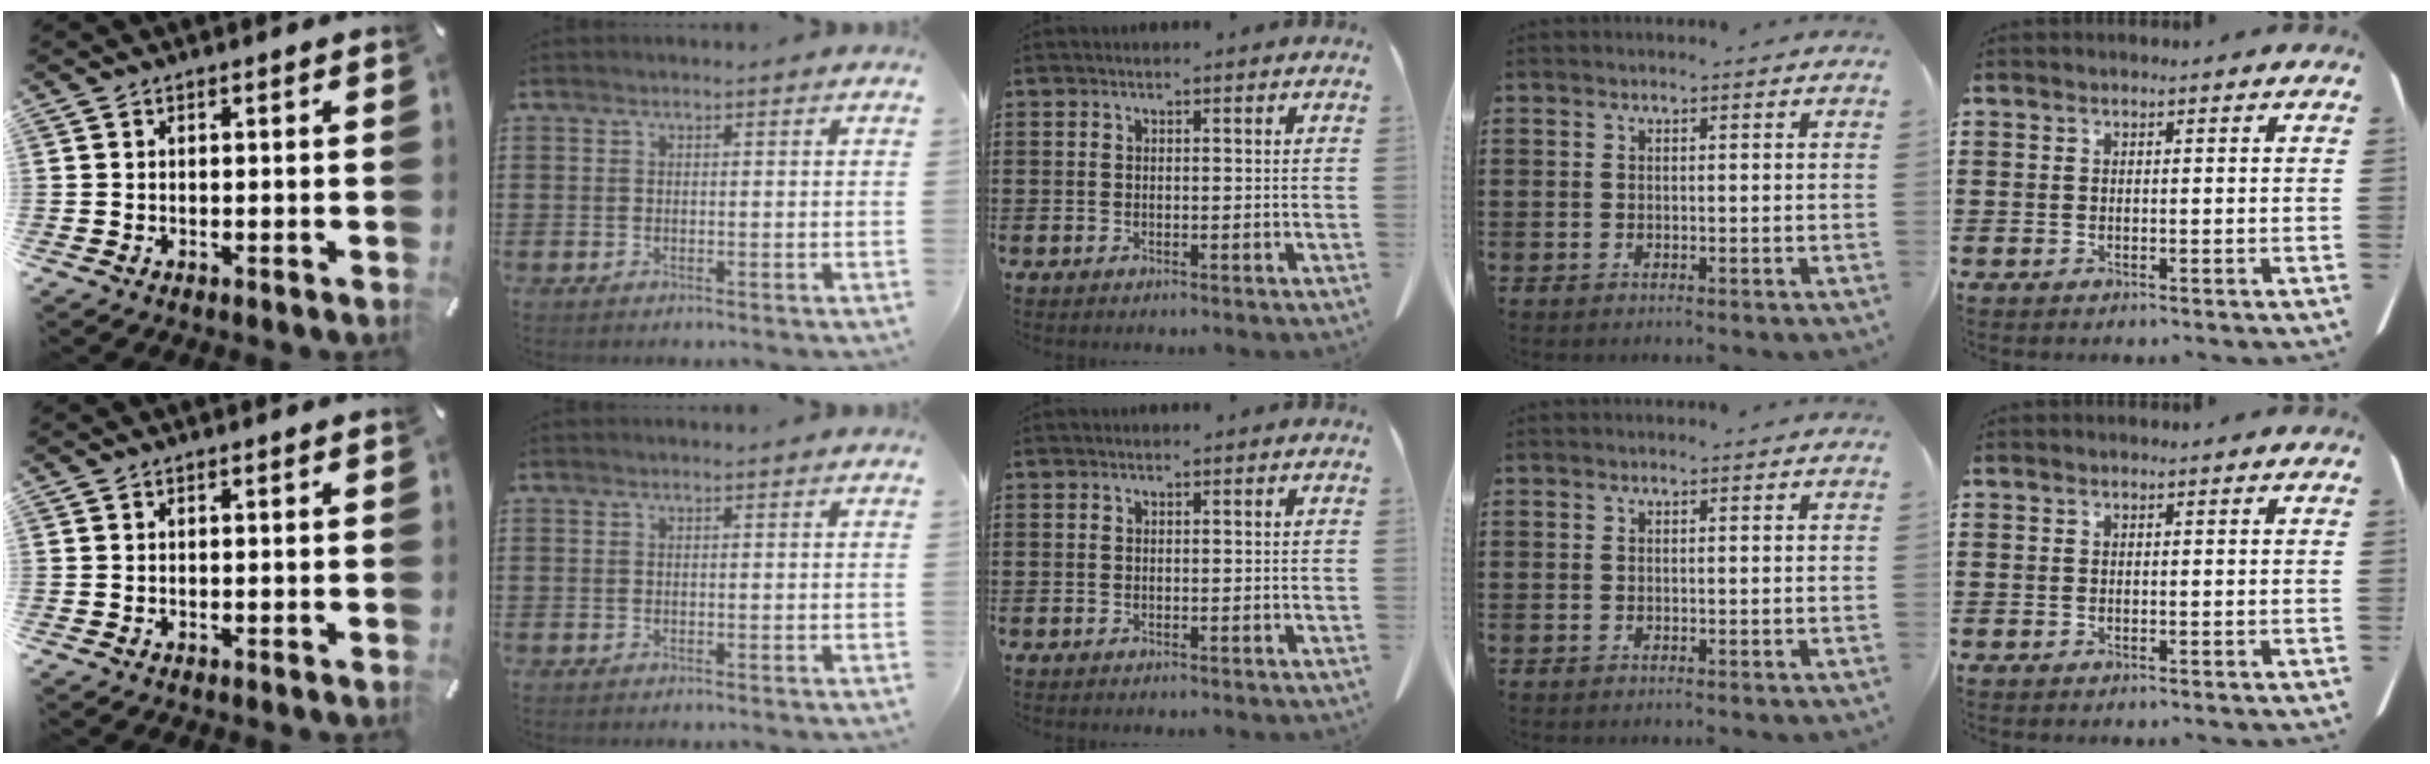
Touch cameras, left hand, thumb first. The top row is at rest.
{}